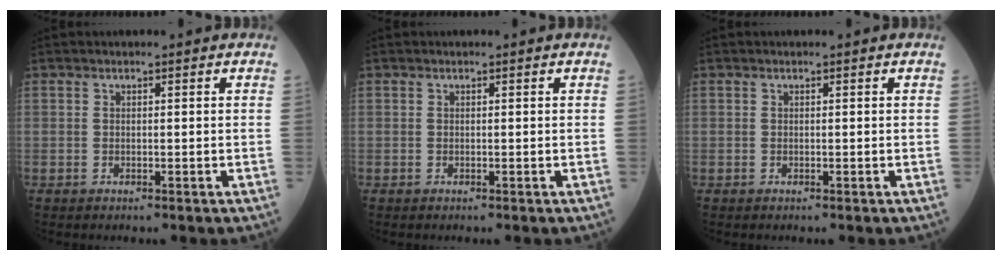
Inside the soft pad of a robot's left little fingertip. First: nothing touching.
{"total": 0.0}
{"total": 0.0}